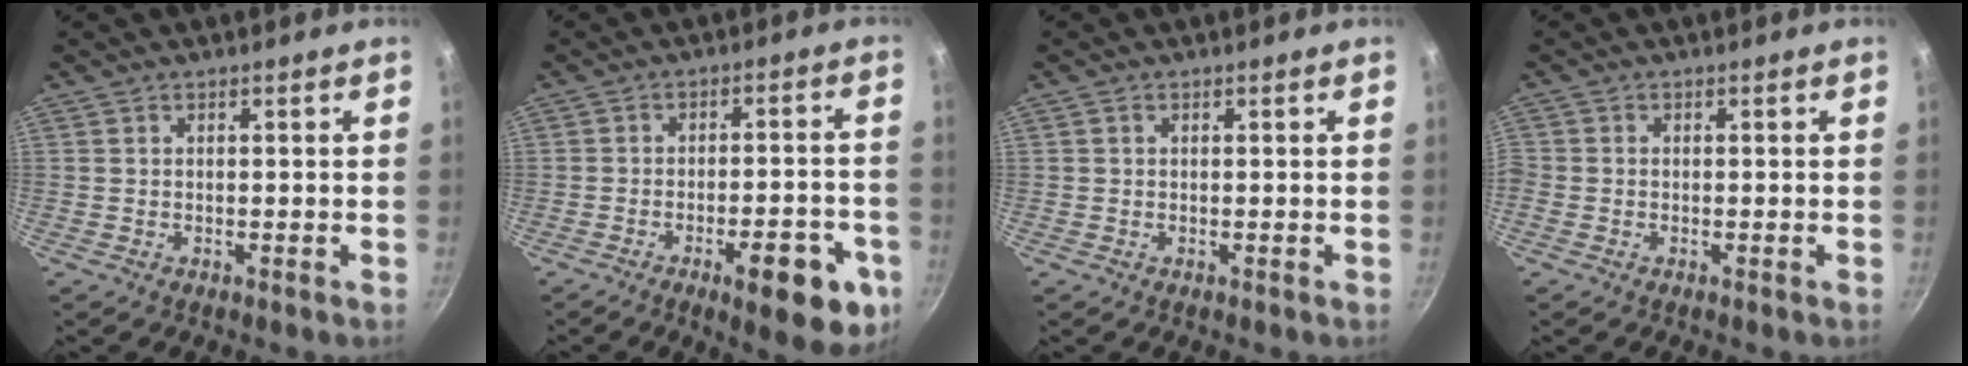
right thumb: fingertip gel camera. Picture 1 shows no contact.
{"total": 13.4, "force": [-5.9, 4.7, 11.0], "torque": [-0.111, 0.025, -0.072]}
{"total": 0.6, "force": [0.1, 0.5, 0.2], "torque": [-0.002, 0.004, 0.002]}
{"total": 1.3, "force": [-0.6, 1.0, 0.5], "torque": [-0.015, 0.004, -0.015]}